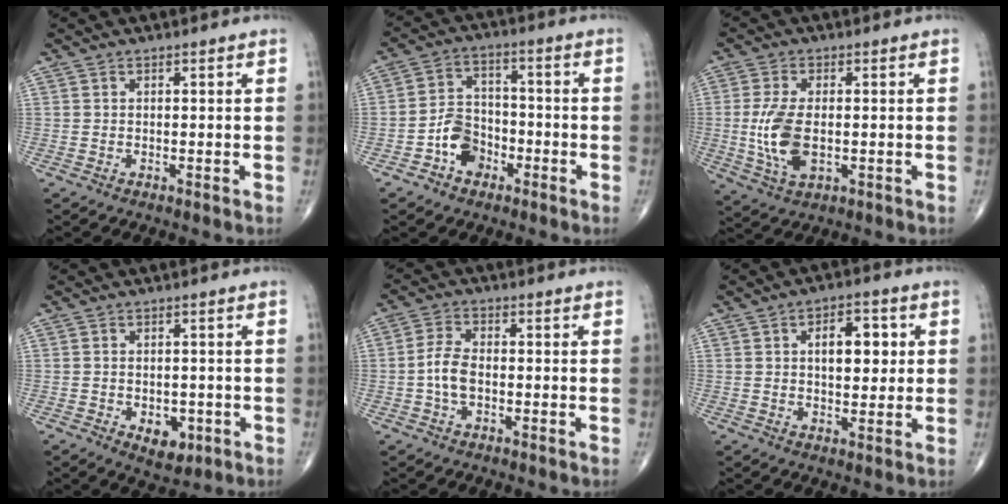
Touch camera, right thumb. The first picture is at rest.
{"total": 7.7, "force": [-3.5, 5.6, 3.8], "torque": [-0.042, 0.037, -0.068]}
{"total": 9.1, "force": [-0.8, 4.7, 7.8], "torque": [-0.167, -0.006, -0.011]}
{"total": 5.2, "force": [-1.8, 3.3, 3.6], "torque": [-0.032, 0.003, -0.016]}
{"total": 5.2, "force": [-1.0, 2.9, 4.2], "torque": [-0.086, 0.018, -0.025]}
{"total": 8.3, "force": [1.6, 4.6, 6.7], "torque": [-0.069, 0.002, 0.023]}